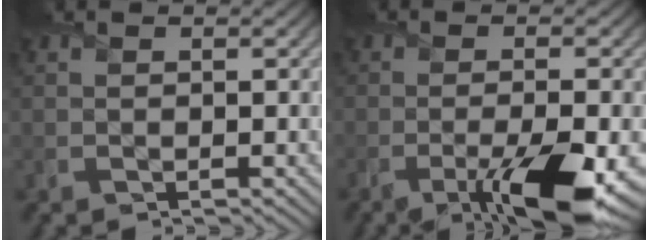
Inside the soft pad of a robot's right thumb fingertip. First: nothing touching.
{"total": 9.3, "force": [-4.4, 2.3, 7.8], "torque": [-0.135, -0.022, -0.068]}